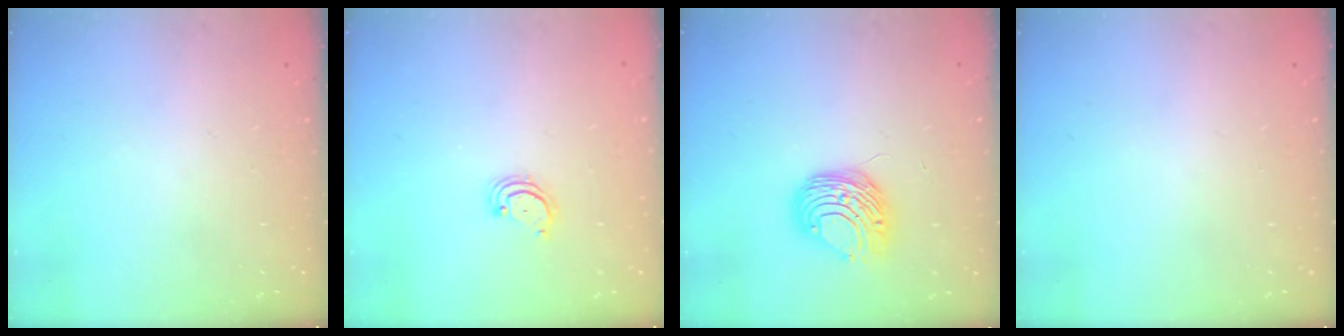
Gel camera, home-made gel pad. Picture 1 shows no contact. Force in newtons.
{"total": 2.5, "press": 2.5, "slide": 0.3}
{"total": 8.8, "press": 8.7, "slide": 0.5}
{"total": 0.0}